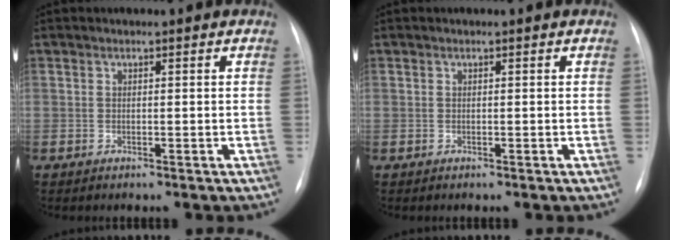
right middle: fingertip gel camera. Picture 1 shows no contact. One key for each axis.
{"total": 0.0}